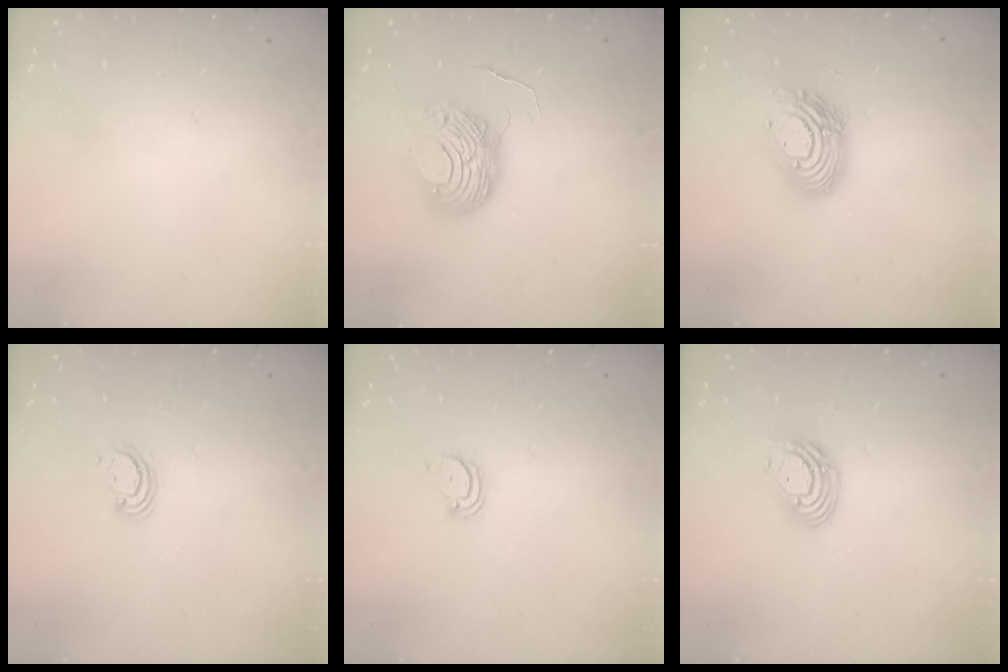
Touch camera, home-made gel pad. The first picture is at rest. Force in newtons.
{"total": 9.7, "press": 9.6, "slide": 1.1}
{"total": 14.9, "press": 14.9, "slide": 1.3}
{"total": 2.9, "press": 2.9, "slide": 0.3}
{"total": 3.0, "press": 3.0, "slide": 0.2}
{"total": 9.9, "press": 9.9, "slide": 1.1}